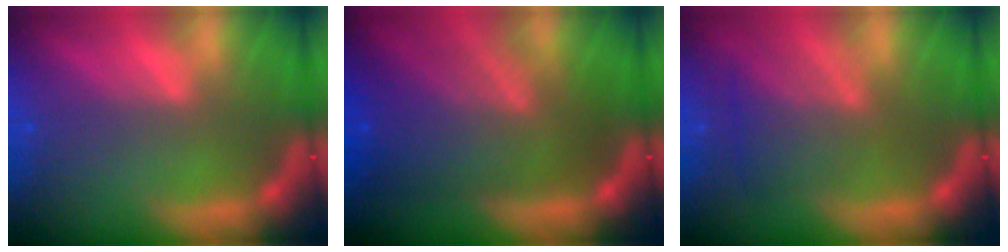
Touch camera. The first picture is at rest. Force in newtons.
{"total": 9.5}
{"total": 5.1}